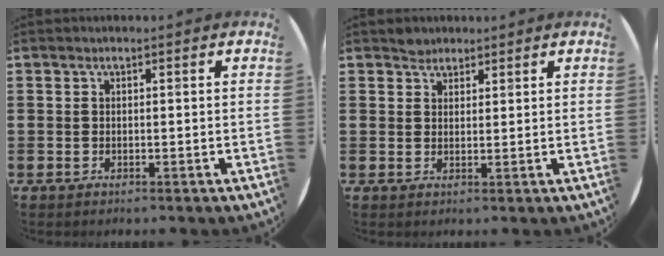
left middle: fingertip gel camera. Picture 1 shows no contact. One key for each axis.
{"total": 1.9, "fx": 1.8, "fy": 0.7, "fz": -0.2, "tx": 0.009, "ty": -0.001, "tz": 0.034}